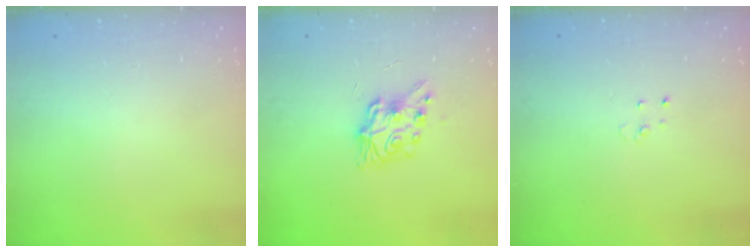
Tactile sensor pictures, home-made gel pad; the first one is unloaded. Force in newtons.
{"total": 8.4, "press": 8.3, "slide": 0.3}
{"total": 2.5, "press": 2.5, "slide": 0.2}